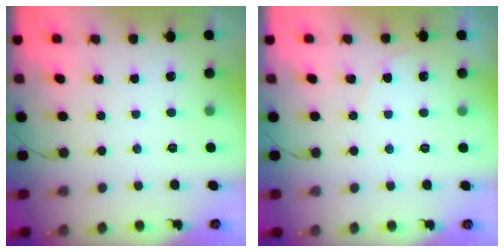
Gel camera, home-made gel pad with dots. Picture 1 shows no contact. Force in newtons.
{"total": 4.5, "press": 4.5, "slide": 0.3}